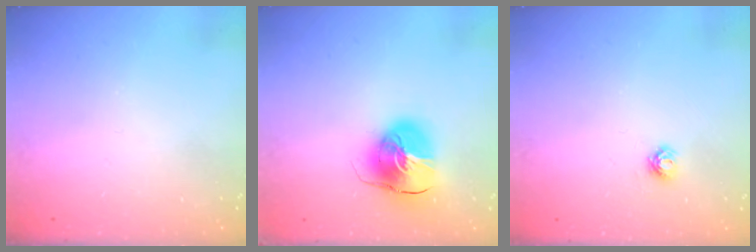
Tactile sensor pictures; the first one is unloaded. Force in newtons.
{"total": 11.9, "press": 11.7, "slide": 1.8}
{"total": 4.0, "press": 4.0, "slide": 0.5}